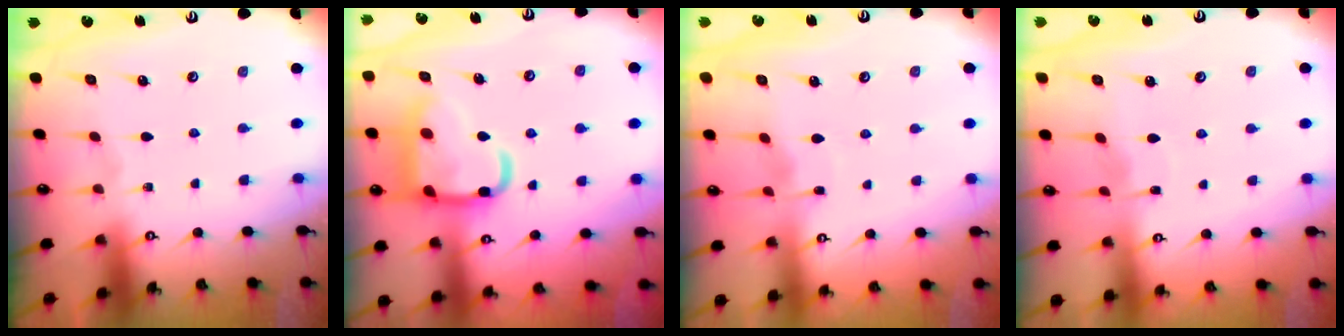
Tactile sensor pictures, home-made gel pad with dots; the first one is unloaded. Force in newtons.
{"total": 18.3, "press": 18.2, "slide": 1.7}
{"total": 3.0, "press": 2.9, "slide": 0.4}
{"total": 1.8, "press": 1.7, "slide": 0.3}